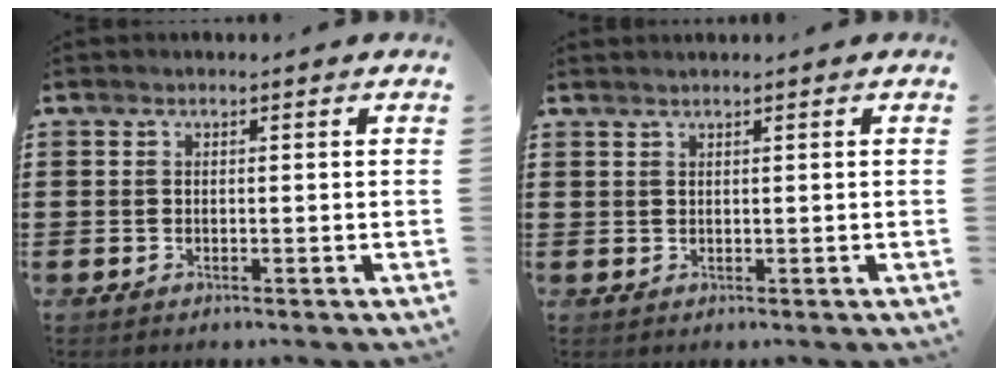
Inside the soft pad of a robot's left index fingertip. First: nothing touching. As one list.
[{"total": 0.7, "force": [0.7, 0.0, 0.2], "torque": [-0.005, -0.002, 0.015]}]